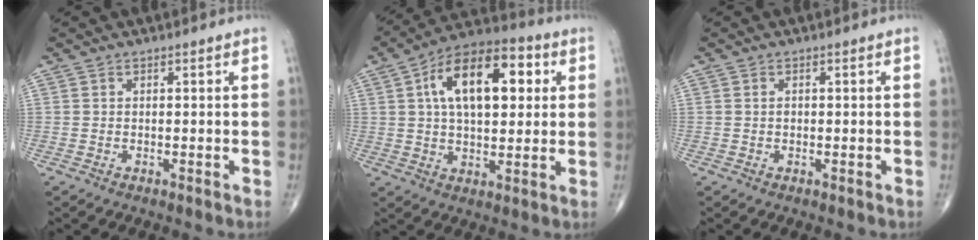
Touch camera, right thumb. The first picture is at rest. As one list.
[{"total": 17.8, "force": [4.4, 9.4, 14.5], "torque": [-0.207, 0.018, 0.063]}, {"total": 0.6, "force": [0.0, 0.4, 0.4], "torque": [-0.006, -0.001, -0.001]}]